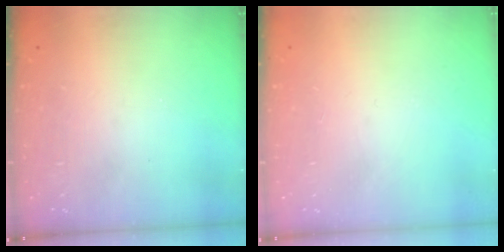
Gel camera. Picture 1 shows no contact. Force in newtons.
{"total": 0.0}